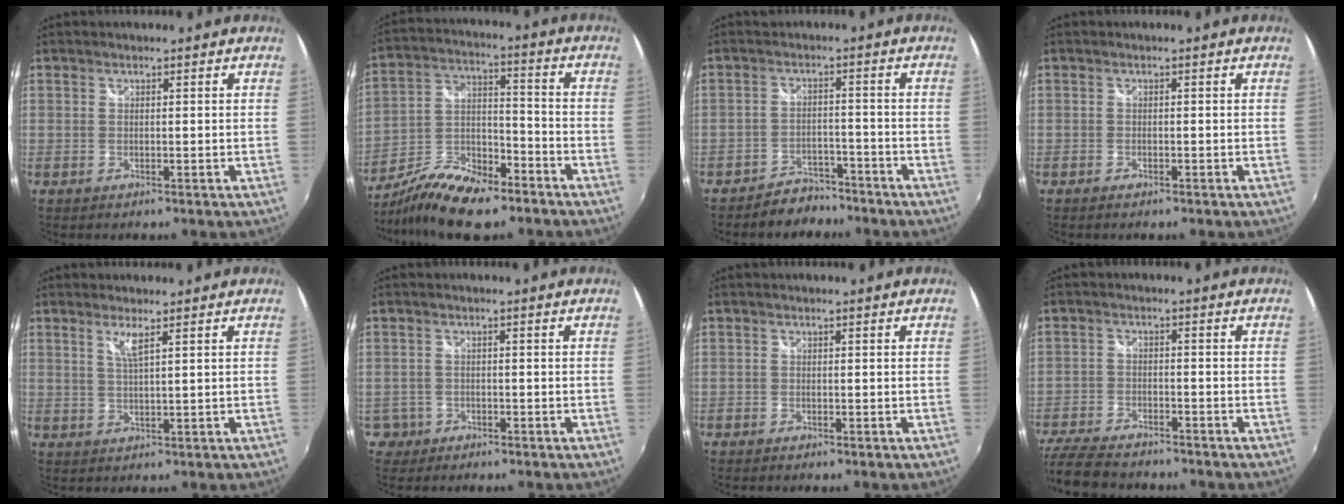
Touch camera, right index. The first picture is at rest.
{"total": 15.8, "force": [-11.1, 6.0, 9.4], "torque": [-0.197, -0.012, -0.202]}
{"total": 6.3, "force": [-5.4, 3.2, 0.7], "torque": [-0.030, 0.012, -0.080]}
{"total": 1.1, "force": [-0.9, 0.5, 0.4], "torque": [-0.011, -0.004, -0.018]}
{"total": 2.8, "force": [1.6, -0.2, 2.3], "torque": [-0.047, -0.005, 0.030]}
{"total": 3.0, "force": [-1.2, 2.8, 0.1], "torque": [-0.010, 0.005, -0.019]}
{"total": 0.9, "force": [-0.6, 0.6, -0.1], "torque": [-0.003, 0.000, -0.013]}
{"total": 13.6, "force": [-11.4, 4.7, 5.7], "torque": [-0.155, -0.024, -0.197]}